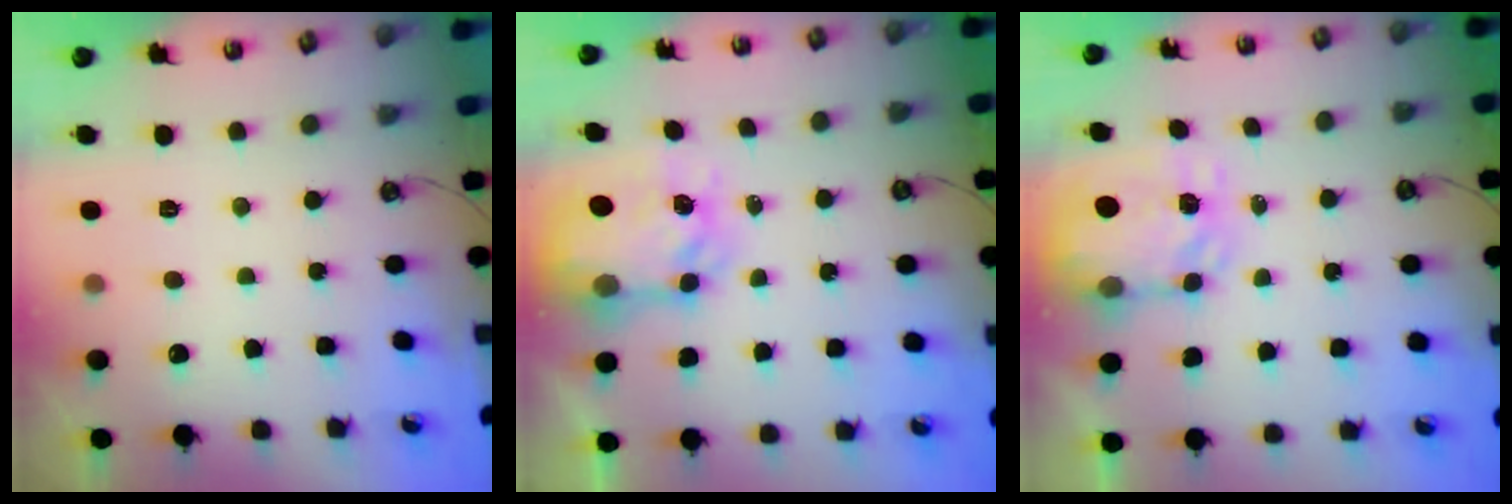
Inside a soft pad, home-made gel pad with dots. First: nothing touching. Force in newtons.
{"total": 6.0, "press": 6.0, "slide": 0.6}
{"total": 4.7, "press": 4.6, "slide": 0.7}